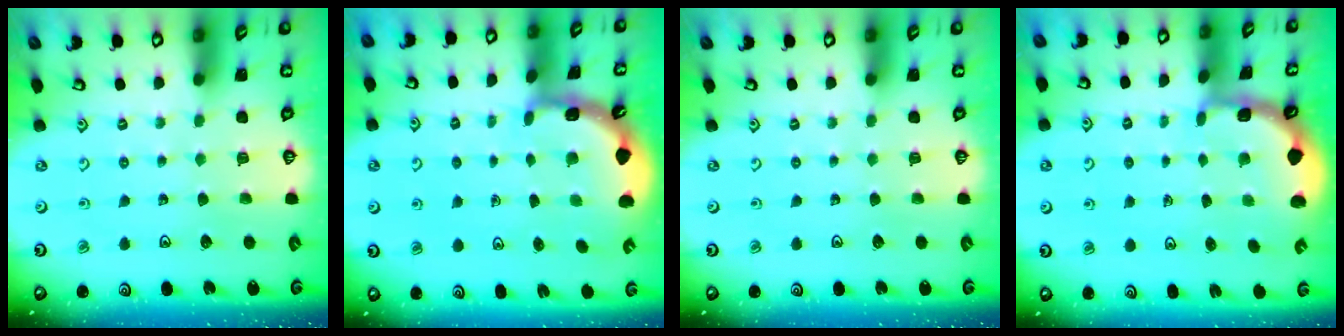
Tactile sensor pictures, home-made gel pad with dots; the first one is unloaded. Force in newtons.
{"total": 2.8, "press": 2.8, "slide": 0.2}
{"total": 0.0}
{"total": 1.9, "press": 1.9, "slide": 0.2}